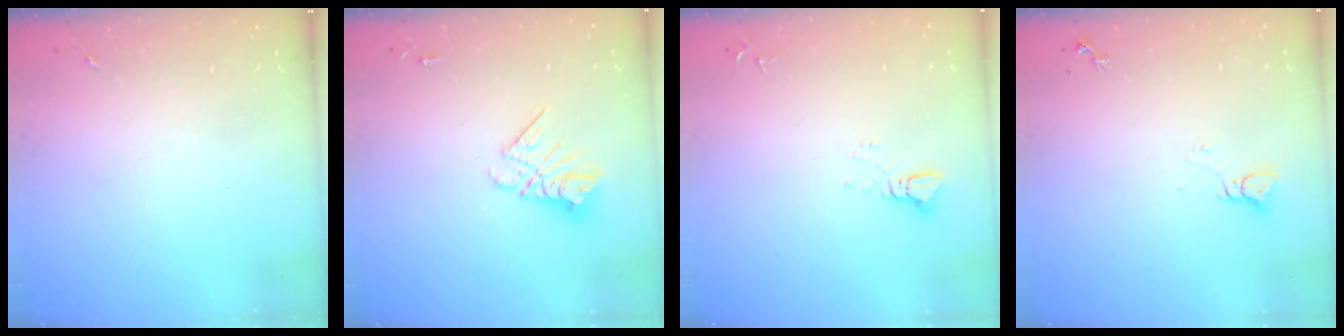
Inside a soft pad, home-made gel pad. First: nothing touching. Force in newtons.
{"total": 10.7, "press": 10.7, "slide": 1.0}
{"total": 2.5, "press": 2.5, "slide": 0.1}
{"total": 3.2, "press": 3.2, "slide": 0.2}